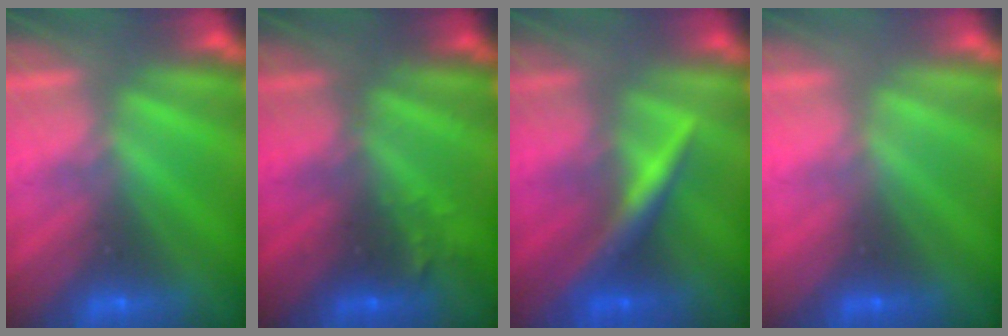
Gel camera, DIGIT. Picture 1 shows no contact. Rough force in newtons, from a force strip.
{"total": 2.8}
{"total": 2.4}
{"total": 2.9}